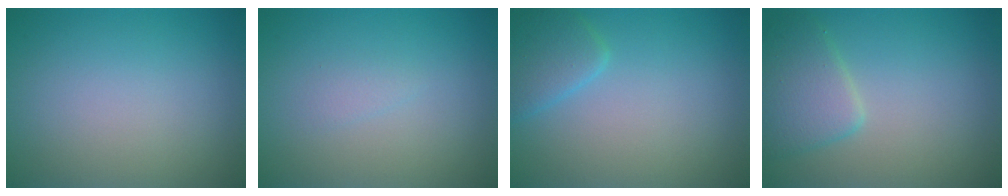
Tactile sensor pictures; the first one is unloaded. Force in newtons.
{"total": 0.7, "press": 0.7, "slide": 0.1}
{"total": 2.6, "press": 2.6, "slide": 0.2}
{"total": 3.5, "press": 3.5, "slide": 0.2}